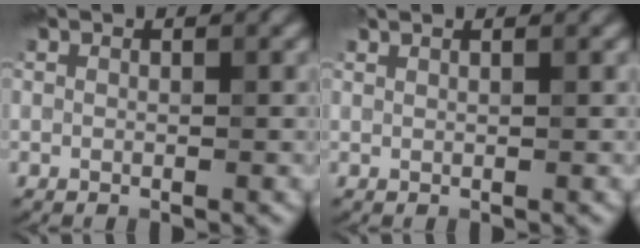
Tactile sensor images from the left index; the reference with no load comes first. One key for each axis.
{"total": 1.5, "fx": 1.1, "fy": 0.7, "fz": 0.8, "tx": 0.009, "ty": 0.016, "tz": -0.005}